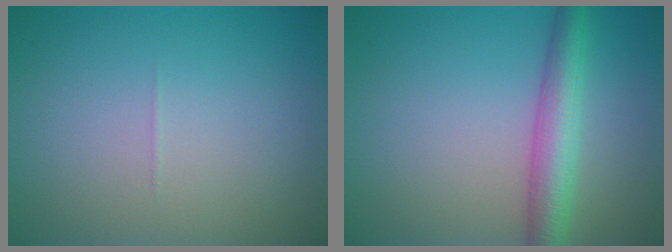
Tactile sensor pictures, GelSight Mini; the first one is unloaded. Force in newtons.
{"total": 4.5, "press": 4.5, "slide": 0.1}